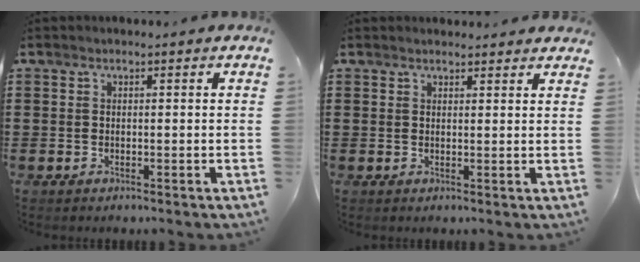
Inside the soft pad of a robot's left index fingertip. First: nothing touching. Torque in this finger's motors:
{"motor_torque": [1.50, -0.64, 0.12, 0.00]}